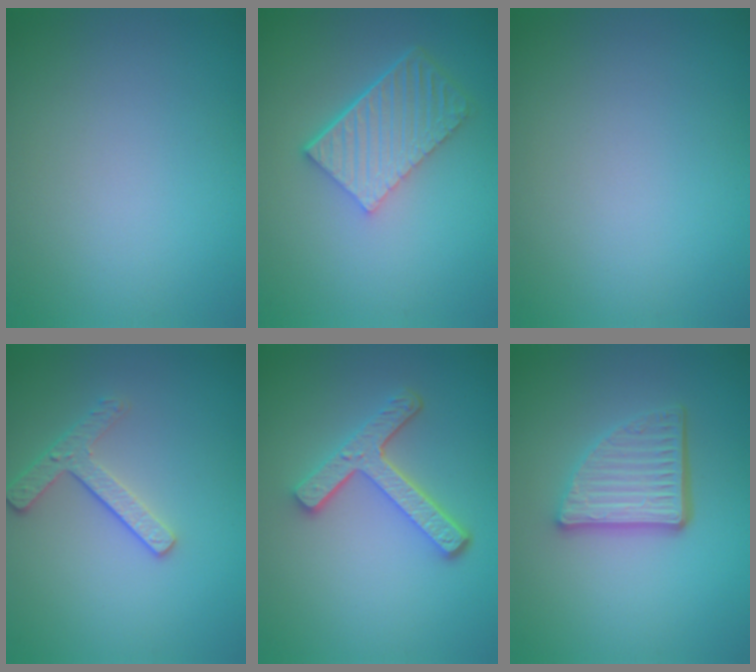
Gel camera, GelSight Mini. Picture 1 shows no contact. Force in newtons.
{"total": 5.7, "press": 3.9, "slide": 4.1}
{"total": 0.0}
{"total": 2.4, "press": 2.3, "slide": 0.8}
{"total": 4.4, "press": 3.3, "slide": 2.9}
{"total": 4.6, "press": 3.4, "slide": 3.1}